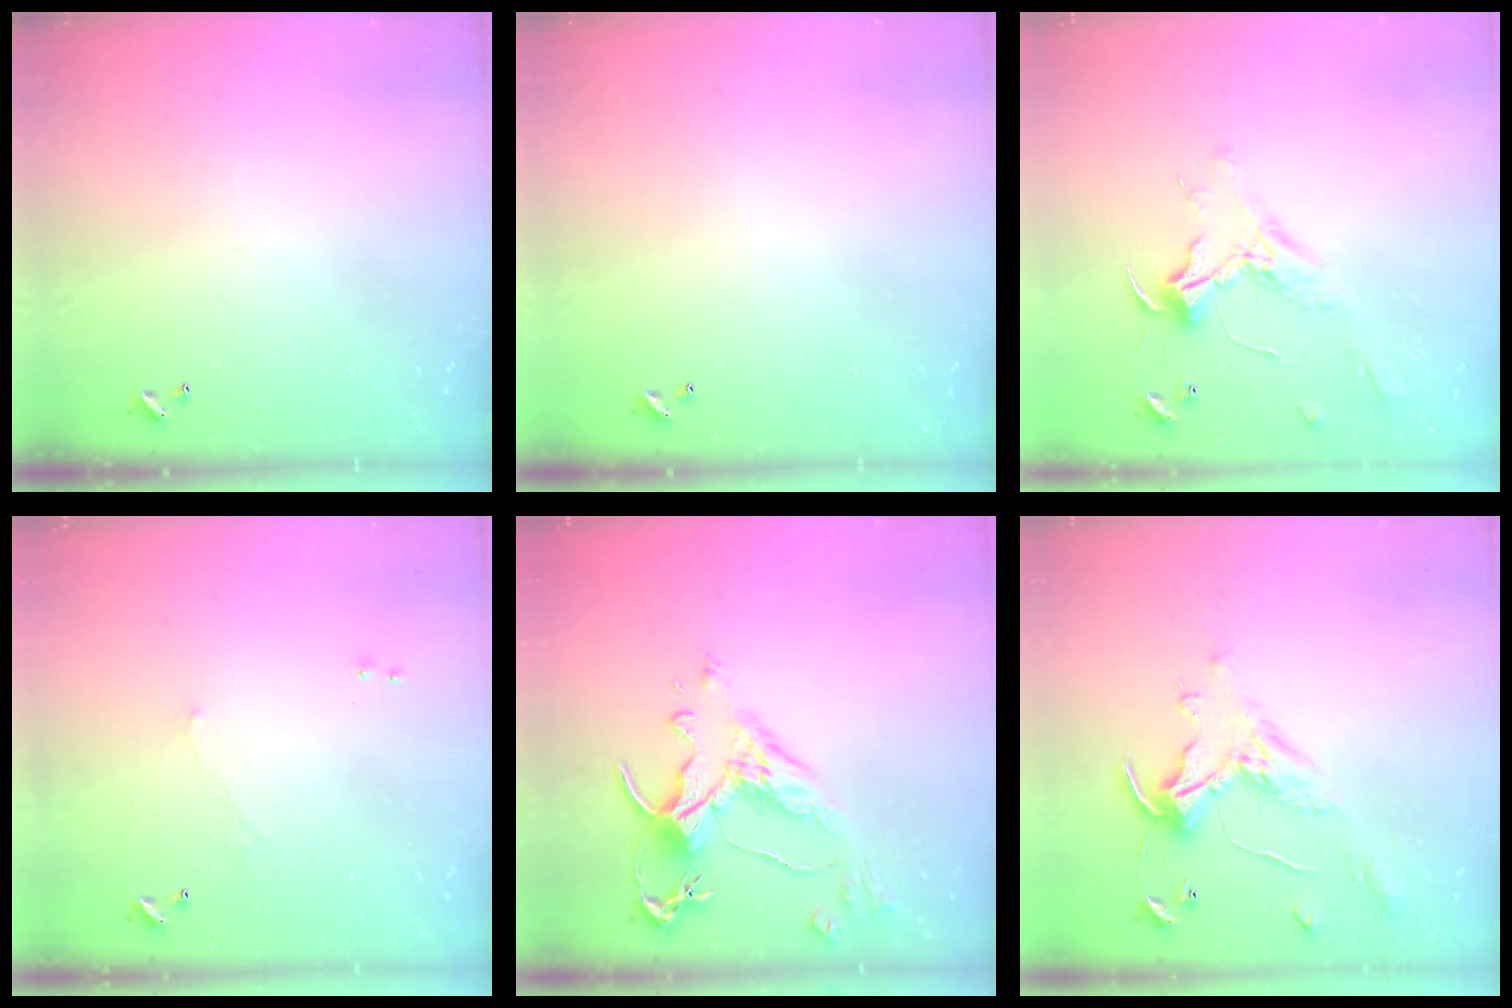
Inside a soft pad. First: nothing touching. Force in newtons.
{"total": 0.0}
{"total": 2.3, "press": 2.2, "slide": 0.7}
{"total": 0.6, "press": 0.2, "slide": 0.5}
{"total": 6.2, "press": 6.0, "slide": 1.6}
{"total": 1.1, "press": 0.8, "slide": 0.9}